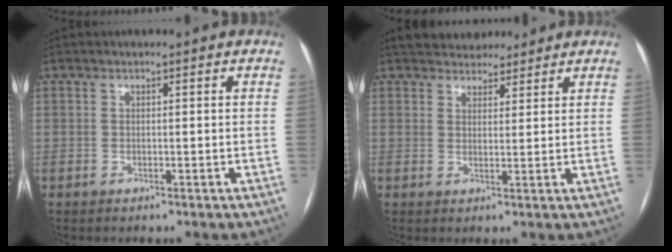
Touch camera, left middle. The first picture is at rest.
{"total": 8.1, "force": [7.1, 3.3, 1.9], "torque": [-0.015, 0.016, 0.104]}